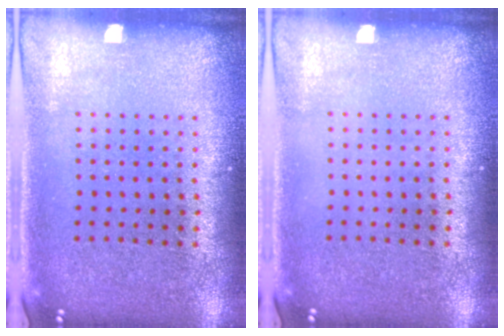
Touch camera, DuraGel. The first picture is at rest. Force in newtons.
{"total": 0.0}